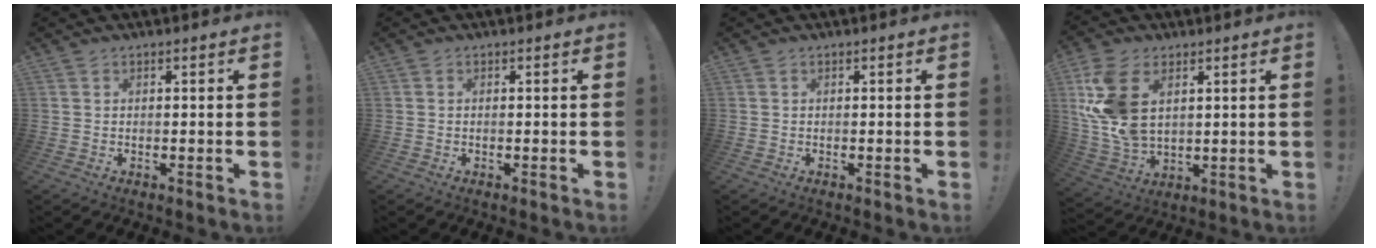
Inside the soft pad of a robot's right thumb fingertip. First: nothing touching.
{"total": 0.0}
{"total": 0.0}
{"total": 14.6, "force": [4.8, 9.0, 10.4], "torque": [-0.203, -0.024, 0.093]}